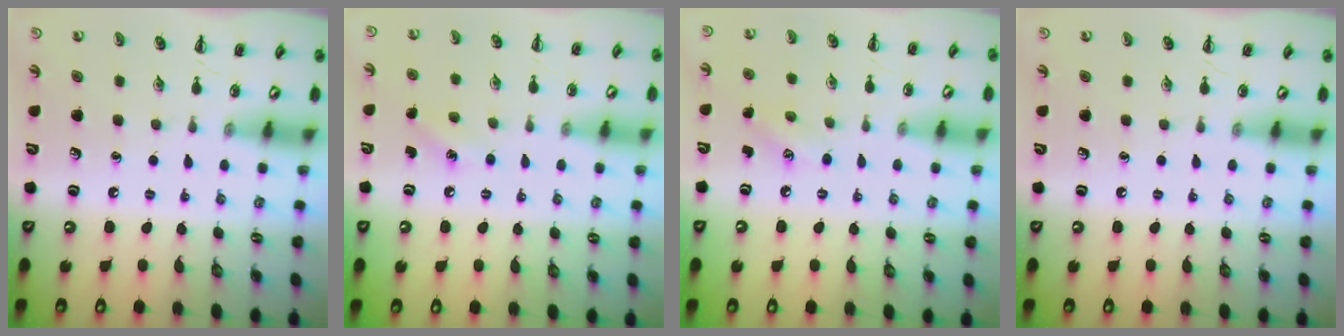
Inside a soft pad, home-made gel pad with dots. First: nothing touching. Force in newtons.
{"total": 6.9, "press": 6.6, "slide": 2.1}
{"total": 5.5, "press": 5.3, "slide": 1.5}
{"total": 0.0}